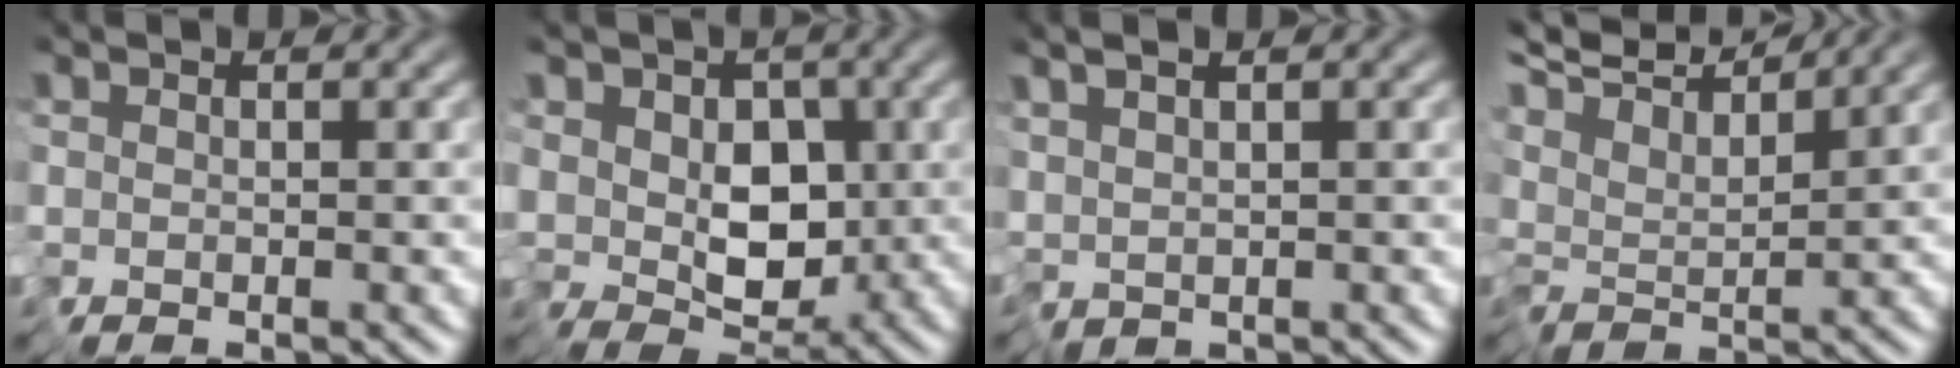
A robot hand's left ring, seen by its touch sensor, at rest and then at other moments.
{"total": 5.6, "force": [1.5, 4.1, 3.5], "torque": [-0.054, 0.006, 0.016]}
{"total": 2.1, "force": [1.3, 0.6, 1.5], "torque": [-0.041, 0.003, 0.028]}
{"total": 7.0, "force": [6.5, 0.6, 2.5], "torque": [-0.076, 0.020, 0.113]}